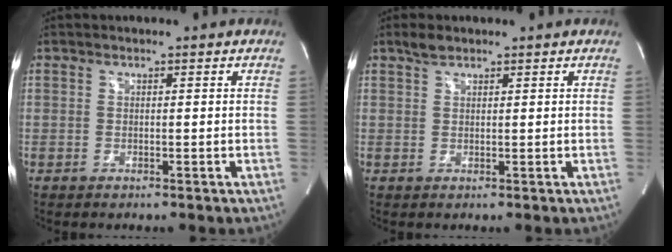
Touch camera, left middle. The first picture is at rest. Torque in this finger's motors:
{"motor_torque": [0.20, 0.13, -0.06, 0.00]}